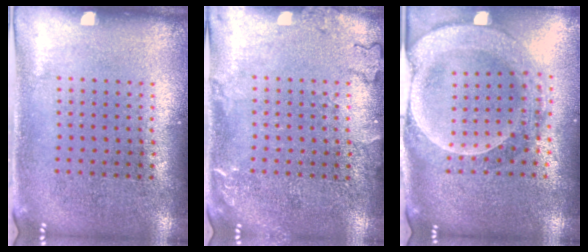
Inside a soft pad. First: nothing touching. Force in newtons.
{"total": 1.7, "press": 1.6, "slide": 0.3}
{"total": 2.6, "press": 2.3, "slide": 1.2}